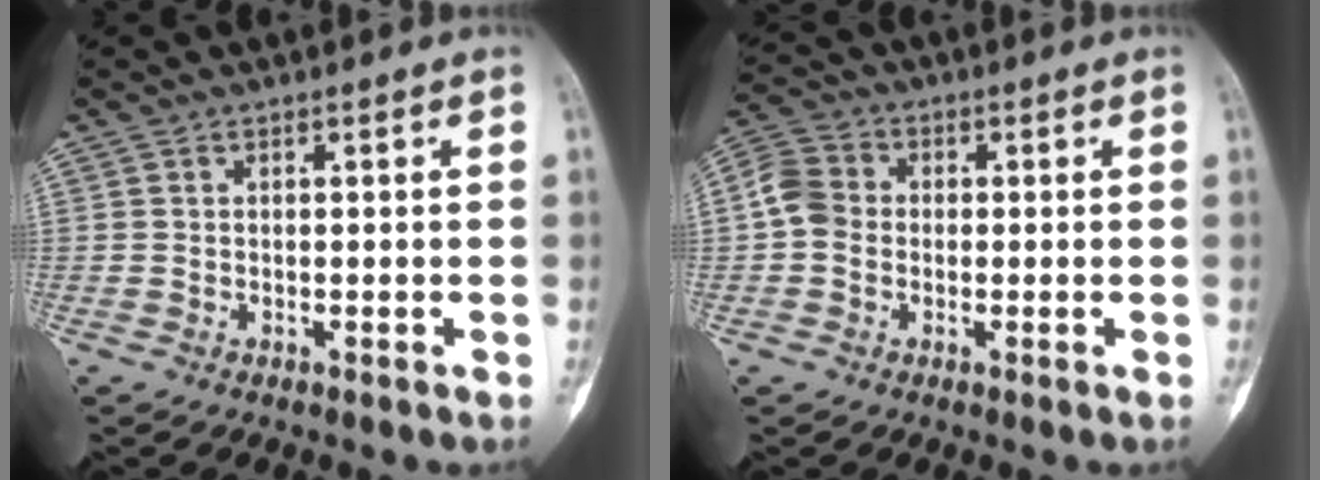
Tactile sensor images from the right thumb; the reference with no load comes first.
{"total": 6.2, "force": [-0.4, 5.3, 3.2], "torque": [-0.053, 0.018, -0.018]}